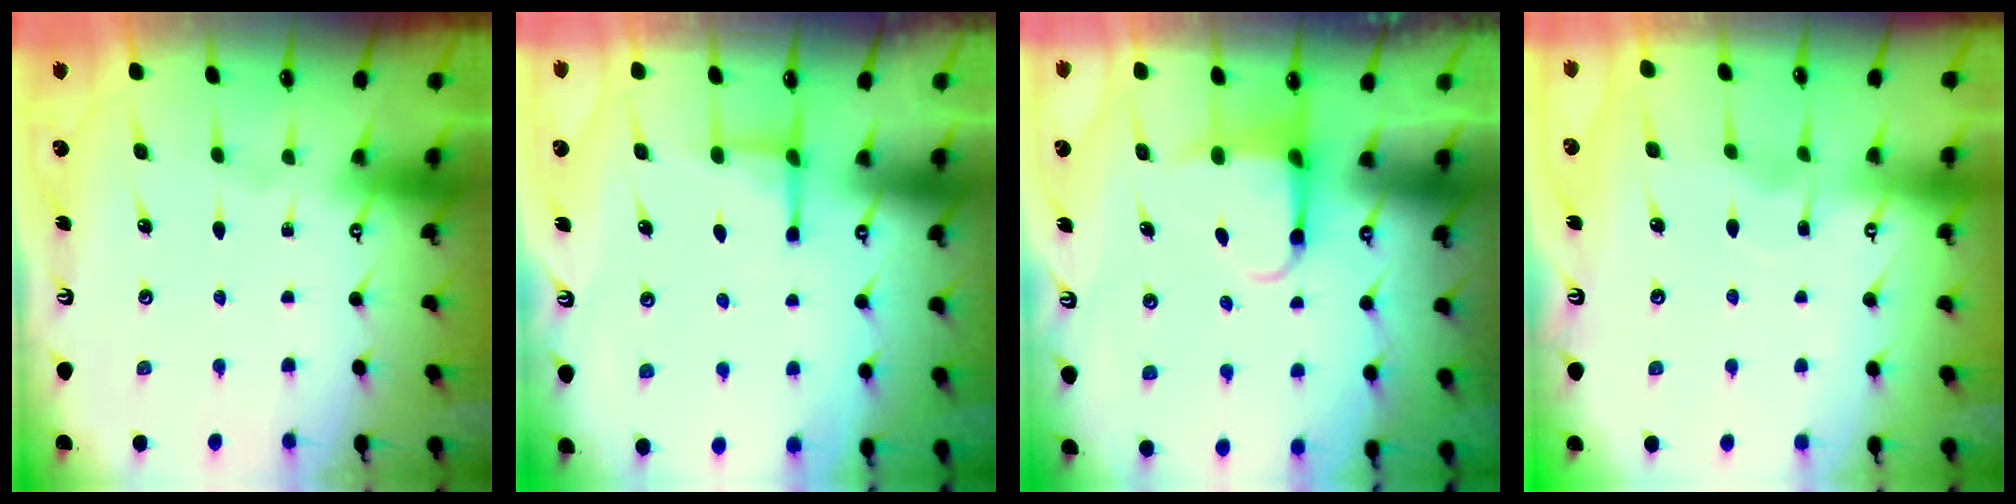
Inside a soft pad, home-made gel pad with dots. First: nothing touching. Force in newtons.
{"total": 2.5, "press": 2.3, "slide": 0.8}
{"total": 3.9, "press": 3.8, "slide": 0.9}
{"total": 4.7, "press": 4.7, "slide": 0.3}